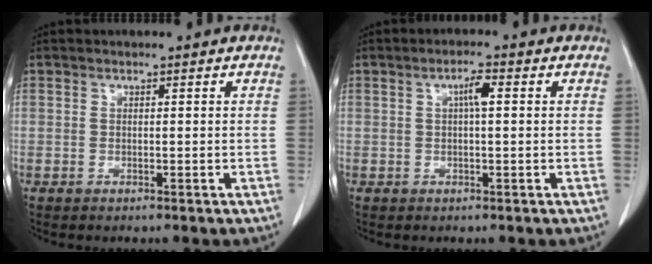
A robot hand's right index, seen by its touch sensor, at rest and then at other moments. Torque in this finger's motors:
{"motor_torque": [0.37, 0.01, 0.05, 0.02]}